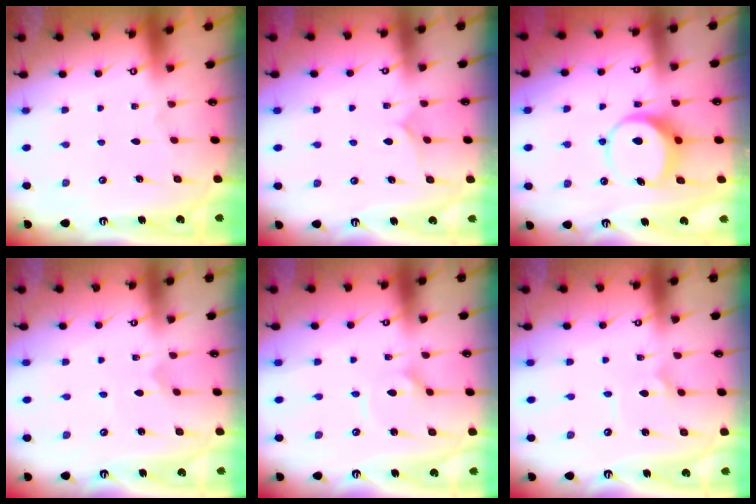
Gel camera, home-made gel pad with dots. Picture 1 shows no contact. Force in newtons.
{"total": 4.1, "press": 4.1, "slide": 0.4}
{"total": 8.7, "press": 8.6, "slide": 0.8}
{"total": 0.6, "press": 0.6, "slide": 0.0}
{"total": 2.3, "press": 2.2, "slide": 0.7}
{"total": 1.8, "press": 1.8, "slide": 0.1}